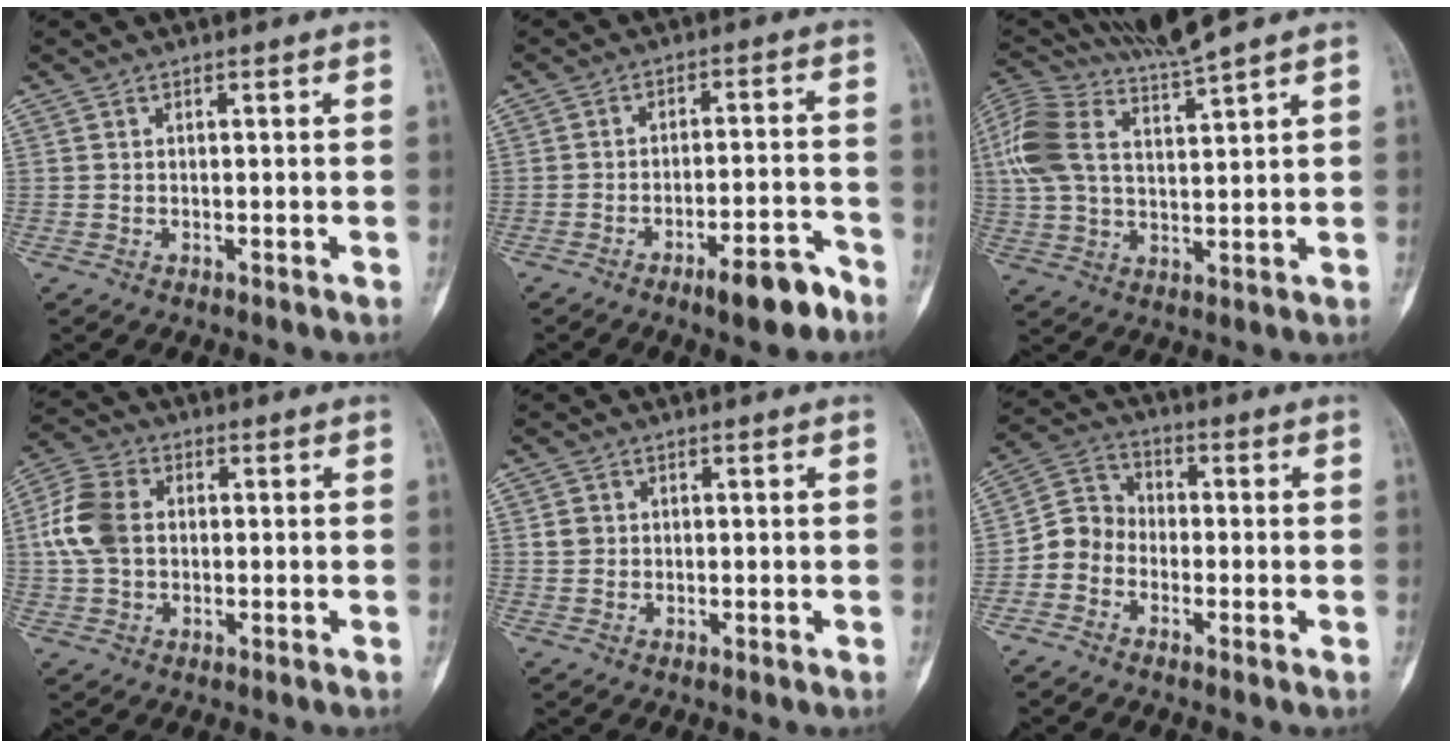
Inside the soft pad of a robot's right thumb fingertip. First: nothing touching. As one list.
[{"total": 8.4, "force": [-5.7, 2.2, 5.8], "torque": [-0.080, 0.041, -0.082]}, {"total": 9.9, "force": [7.0, 1.4, 6.9], "torque": [-0.162, -0.017, 0.150]}, {"total": 9.2, "force": [0.5, 6.6, 6.4], "torque": [-0.136, 0.018, 0.003]}, {"total": 1.8, "force": [0.3, 1.7, 0.6], "torque": [-0.003, 0.001, 0.006]}, {"total": 6.2, "force": [-2.2, 5.4, 2.2], "torque": [-0.019, 0.031, -0.060]}]